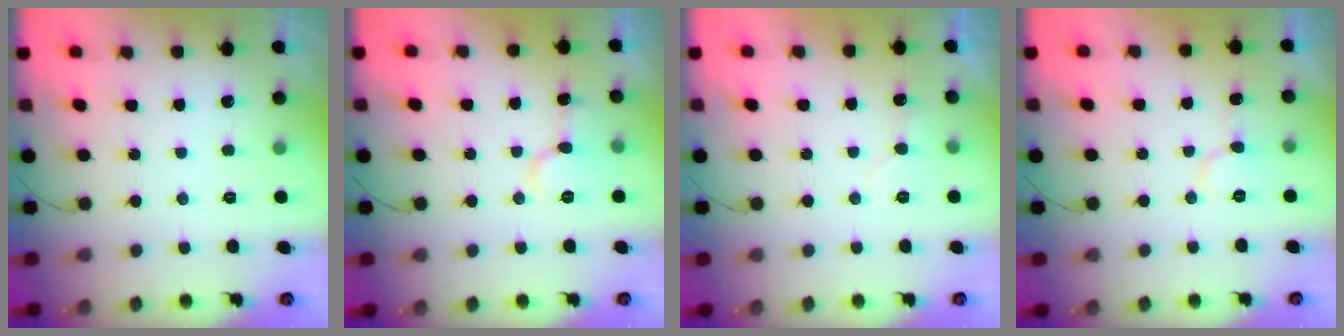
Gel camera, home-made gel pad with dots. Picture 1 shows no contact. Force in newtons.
{"total": 8.7, "press": 8.6, "slide": 1.0}
{"total": 4.3, "press": 4.2, "slide": 0.4}
{"total": 5.7, "press": 5.7, "slide": 0.1}